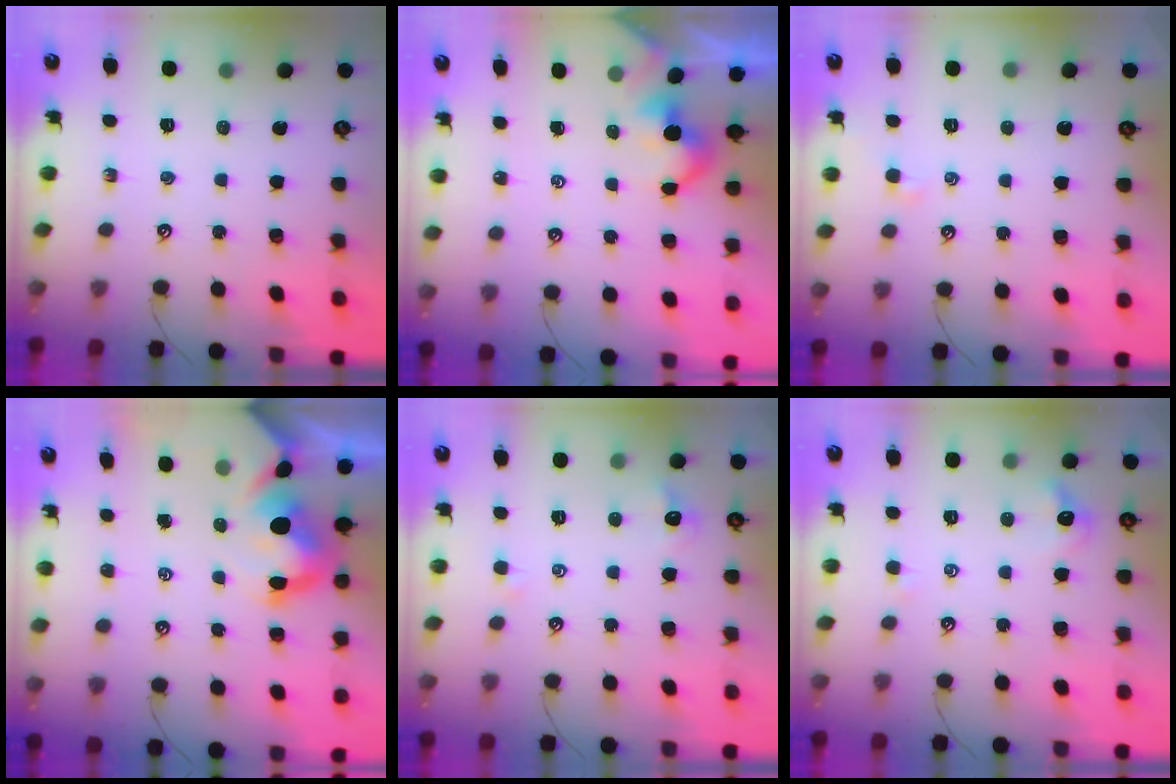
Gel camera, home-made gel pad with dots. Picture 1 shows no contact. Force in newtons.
{"total": 0.0}
{"total": 1.8, "press": 1.7, "slide": 0.3}
{"total": 6.8, "press": 6.7, "slide": 1.0}
{"total": 1.2, "press": 0.9, "slide": 0.8}
{"total": 2.6, "press": 2.6, "slide": 0.6}